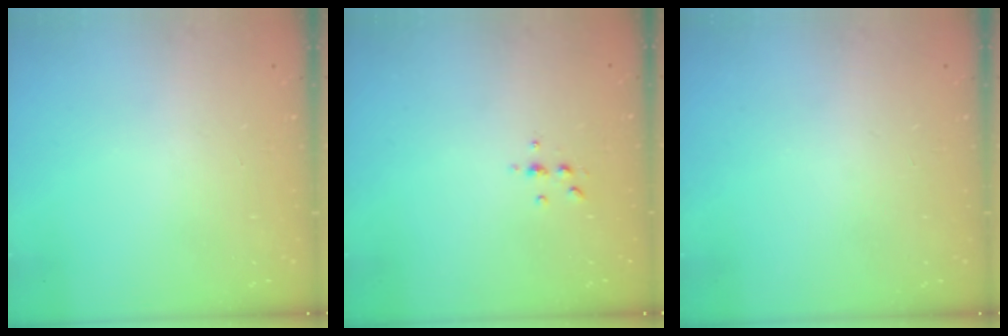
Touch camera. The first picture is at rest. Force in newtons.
{"total": 4.2, "press": 4.1, "slide": 0.5}
{"total": 0.0}